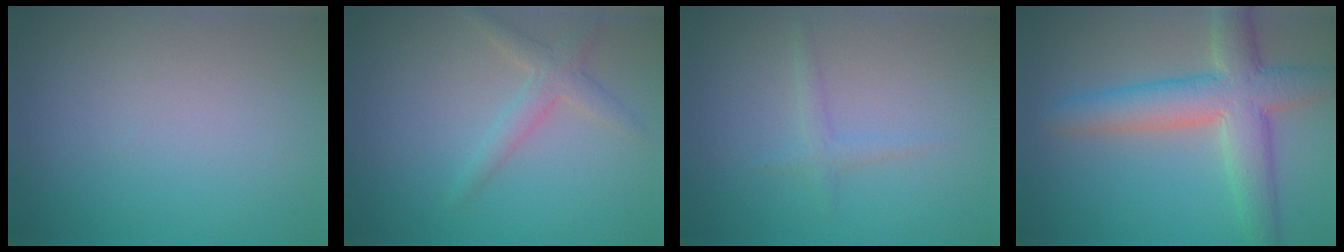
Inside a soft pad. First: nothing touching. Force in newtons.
{"total": 2.2, "press": 2.2, "slide": 0.1}
{"total": 1.1, "press": 1.1, "slide": 0.1}
{"total": 7.0, "press": 7.0, "slide": 0.4}